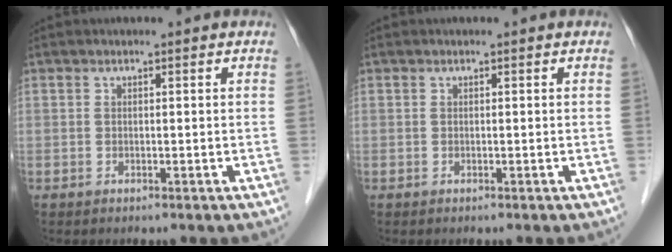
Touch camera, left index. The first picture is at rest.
{"total": 0.0}